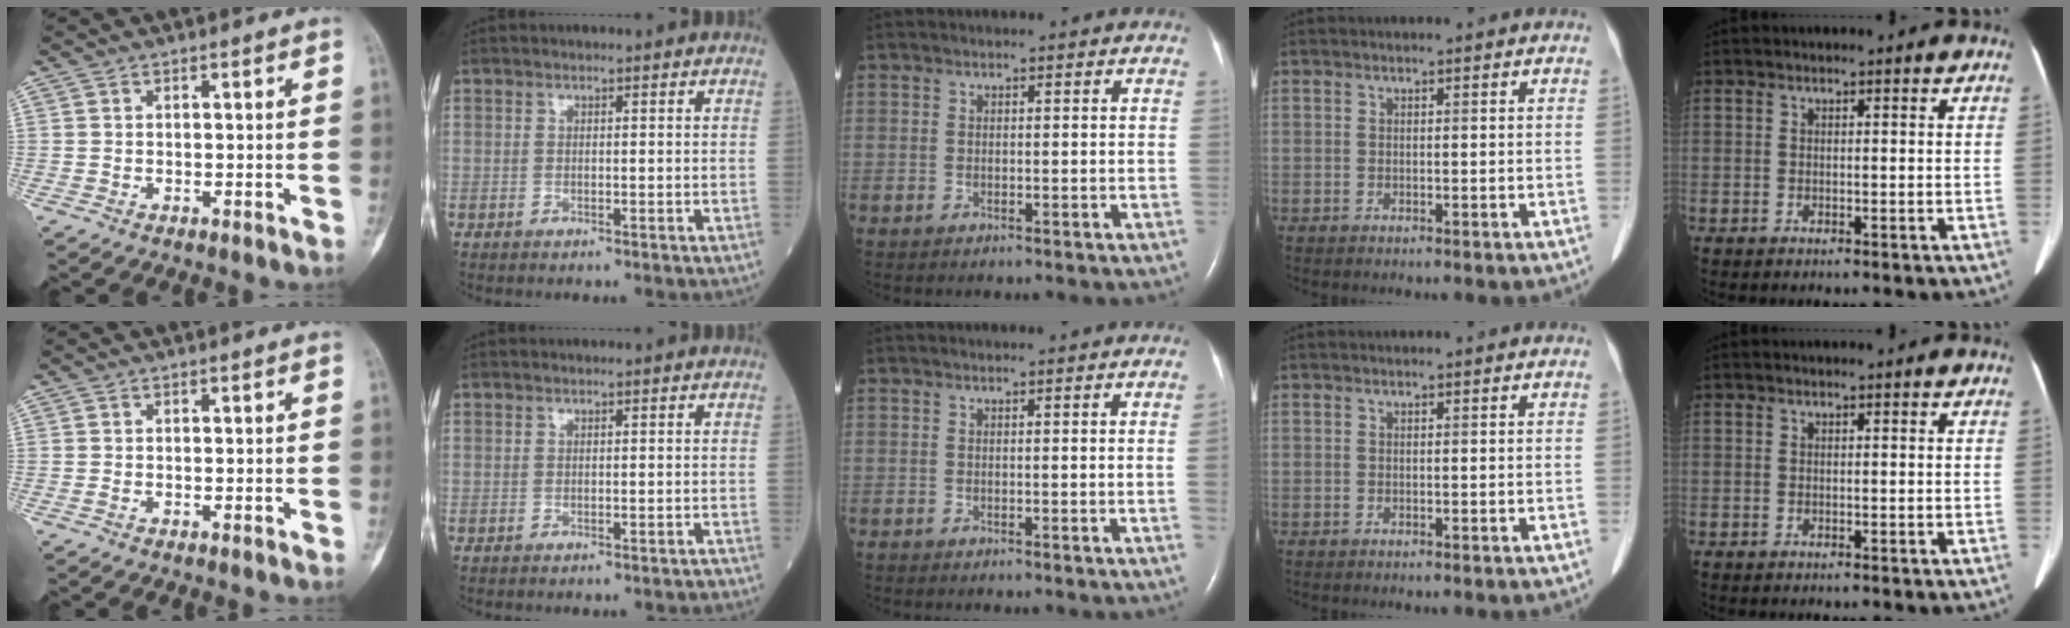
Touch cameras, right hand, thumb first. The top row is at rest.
{"index": {"total": 0.8, "force": [-0.7, 0.2, 0.3], "torque": [-0.006, -0.001, -0.008]}, "middle": {"total": 0.9, "force": [-0.3, -0.4, 0.7], "torque": [0.000, 0.004, -0.009]}}